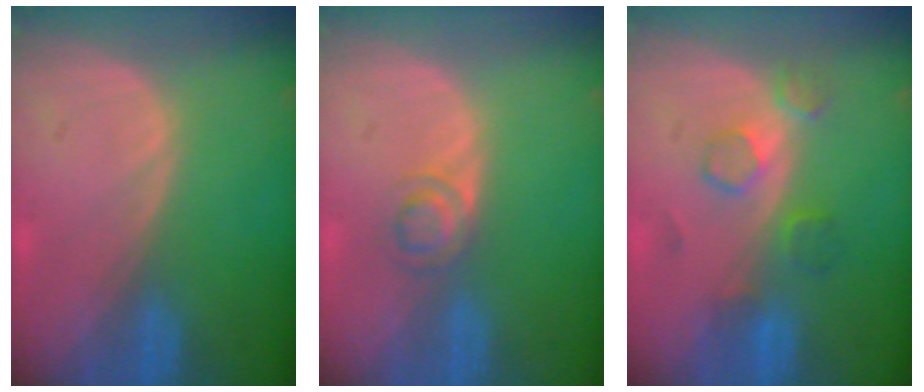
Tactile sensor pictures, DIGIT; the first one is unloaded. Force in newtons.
{"total": 3.0, "press": 2.9, "slide": 0.2}
{"total": 4.6, "press": 4.5, "slide": 0.6}